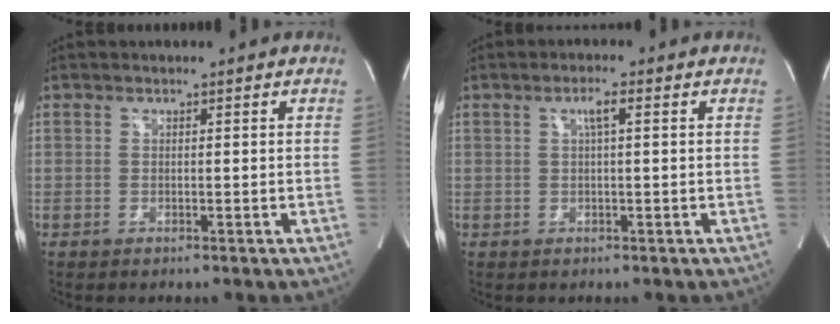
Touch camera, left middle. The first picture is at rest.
{"total": 2.2, "force": [0.6, 0.1, 2.1], "torque": [-0.040, 0.005, 0.012]}